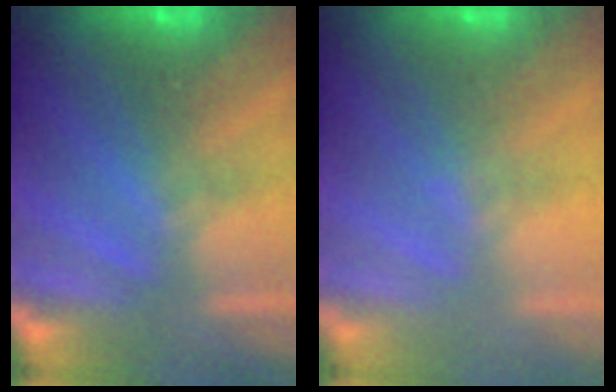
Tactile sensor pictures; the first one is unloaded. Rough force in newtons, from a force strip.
{"total": 2.3}